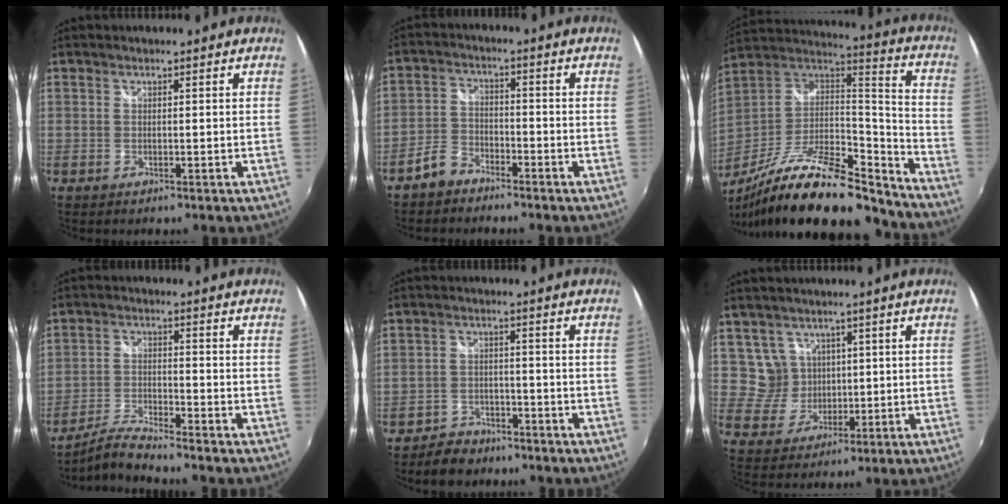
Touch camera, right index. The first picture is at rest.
{"total": 4.9, "force": [-3.9, 2.5, 1.5], "torque": [-0.039, 0.015, -0.074]}
{"total": 26.1, "force": [-19.2, 7.2, 16.1], "torque": [-0.276, -0.028, -0.317]}
{"total": 6.0, "force": [-5.6, -0.9, 1.9], "torque": [-0.056, 0.003, -0.112]}
{"total": 6.1, "force": [-4.9, 3.5, 1.2], "torque": [-0.046, 0.015, -0.079]}
{"total": 5.6, "force": [2.4, 5.1, 0.4], "torque": [-0.007, 0.007, 0.054]}